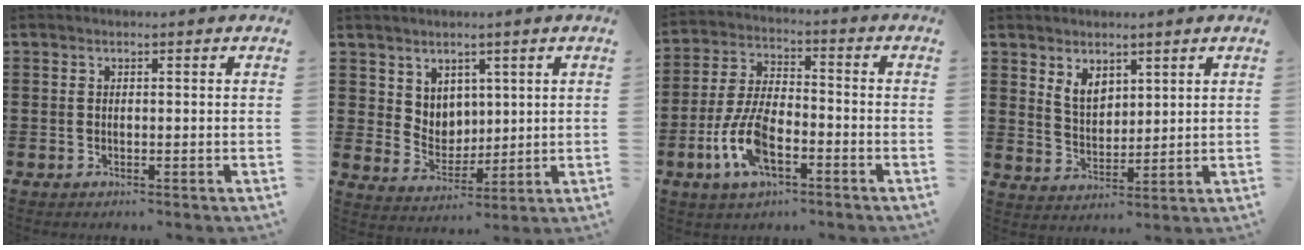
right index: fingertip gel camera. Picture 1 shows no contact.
{"total": 5.1, "force": [3.4, 3.8, 0.6], "torque": [-0.026, -0.003, 0.062]}
{"total": 9.5, "force": [-3.7, 4.3, 7.7], "torque": [-0.179, -0.004, -0.071]}
{"total": 4.4, "force": [2.9, 2.7, 1.9], "torque": [-0.048, 0.006, 0.054]}